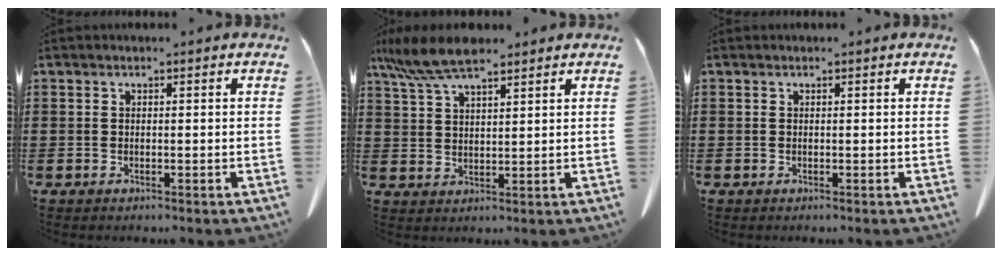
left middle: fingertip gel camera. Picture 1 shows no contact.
{"total": 7.8, "force": [6.0, 1.9, 4.5], "torque": [-0.104, -0.009, 0.112]}
{"total": 0.0}